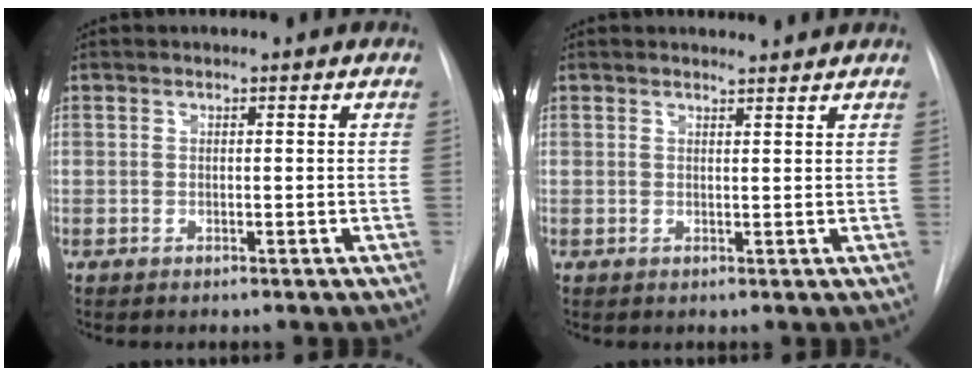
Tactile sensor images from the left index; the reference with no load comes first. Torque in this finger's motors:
{"motor_torque": [-0.16, -0.16, -0.09, -0.02]}